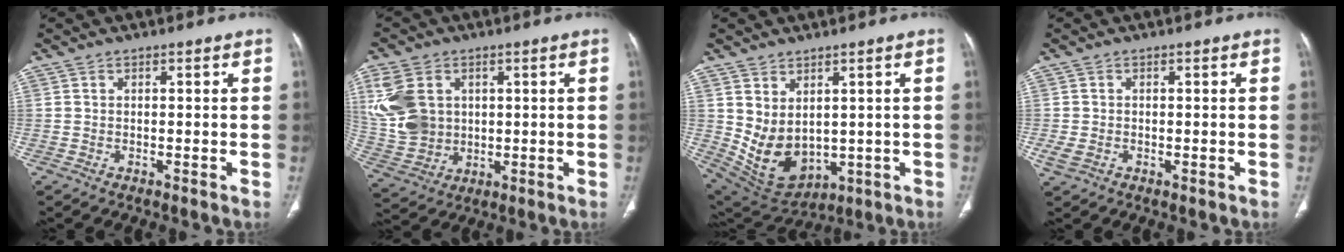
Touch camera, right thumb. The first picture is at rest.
{"total": 13.1, "force": [3.2, 10.1, 7.7], "torque": [-0.155, -0.005, 0.079]}
{"total": 10.4, "force": [1.2, 7.4, 7.2], "torque": [-0.111, -0.016, 0.061]}
{"total": 2.3, "force": [-0.5, 1.7, 1.5], "torque": [-0.039, 0.002, -0.006]}